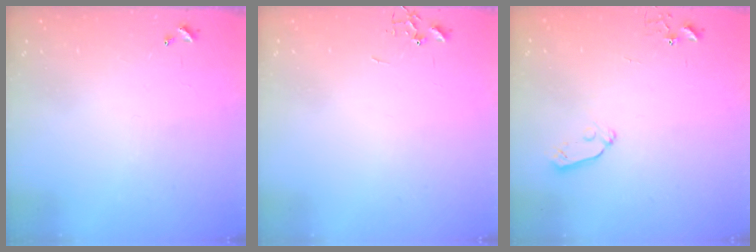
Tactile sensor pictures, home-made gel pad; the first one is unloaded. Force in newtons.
{"total": 0.0}
{"total": 5.9, "press": 5.8, "slide": 1.0}